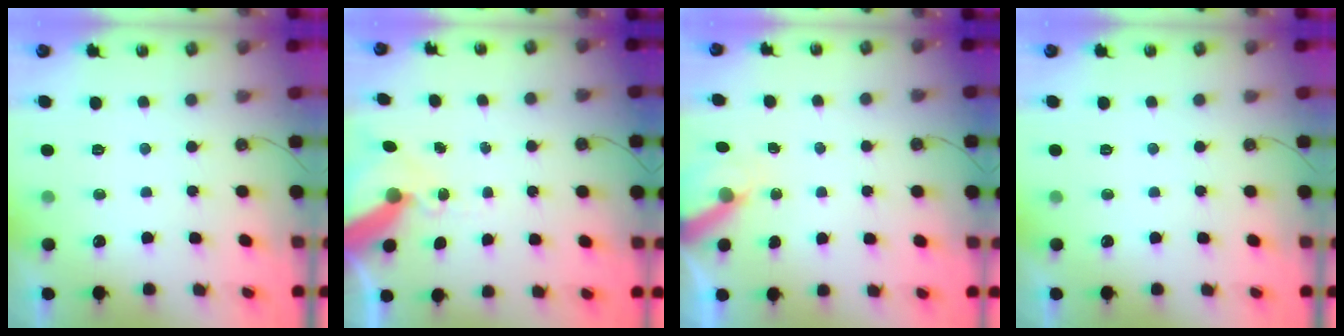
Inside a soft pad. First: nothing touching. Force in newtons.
{"total": 11.2, "press": 11.1, "slide": 1.4}
{"total": 6.5, "press": 6.5, "slide": 0.4}
{"total": 0.0}